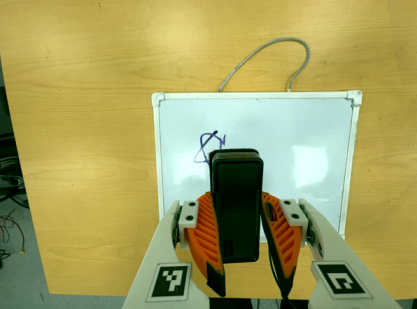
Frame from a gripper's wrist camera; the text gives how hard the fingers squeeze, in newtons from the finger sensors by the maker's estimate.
{"total": 6.5, "left": 5.3, "right": 7.7}